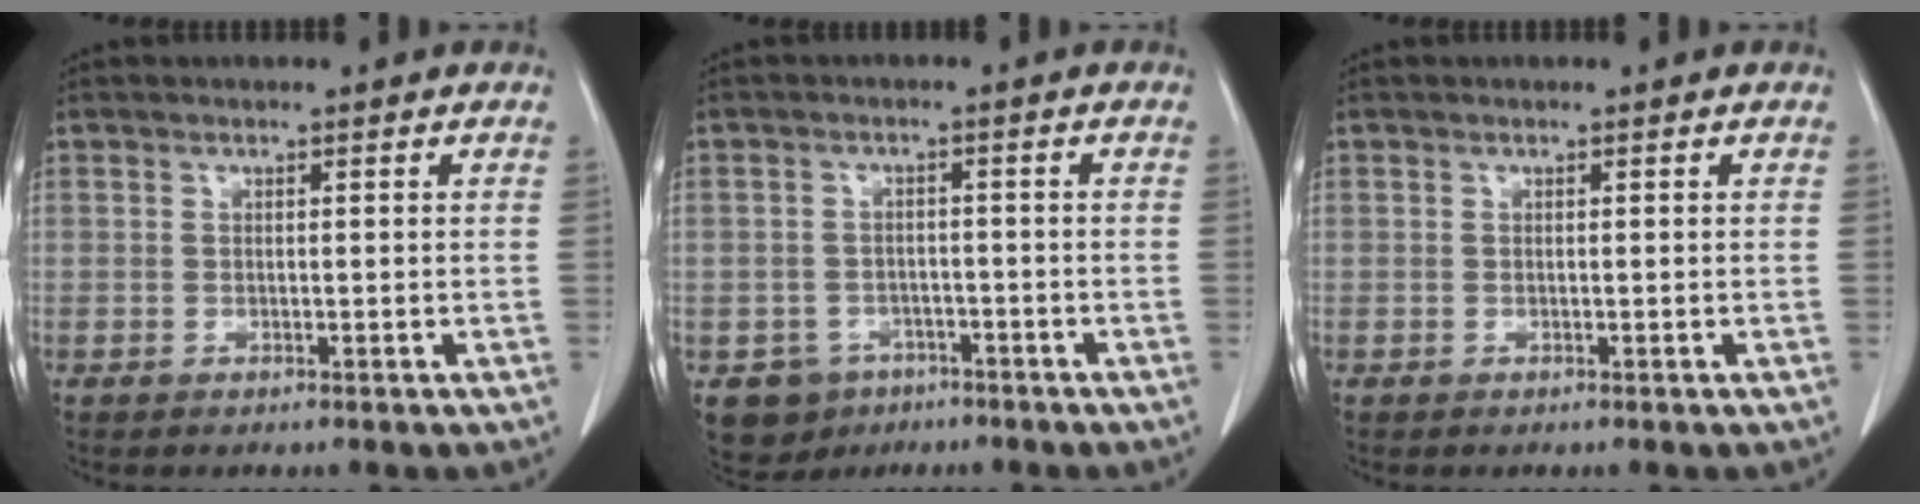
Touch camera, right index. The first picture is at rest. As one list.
[{"total": 5.6, "force": [-3.2, 4.4, 0.9], "torque": [-0.014, 0.008, -0.044]}, {"total": 0.0}]